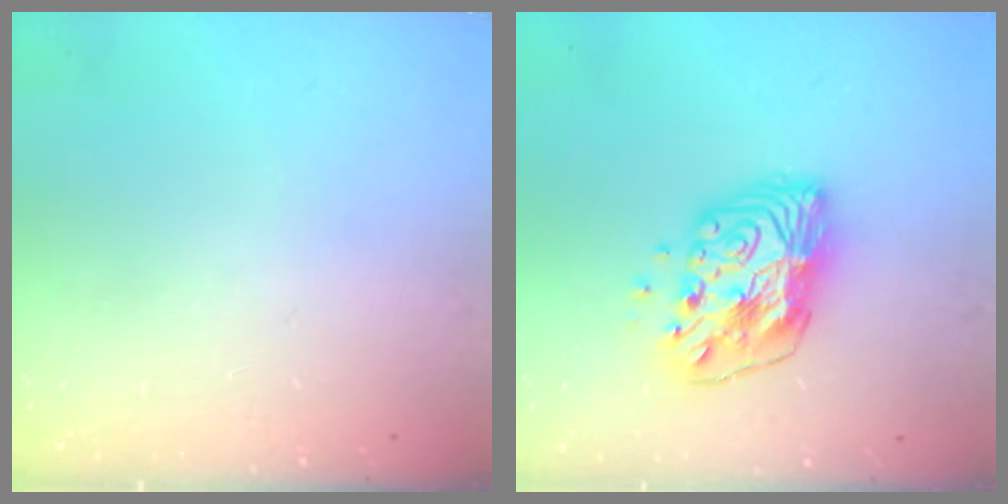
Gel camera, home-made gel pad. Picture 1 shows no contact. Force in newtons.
{"total": 12.2, "press": 12.1, "slide": 1.1}